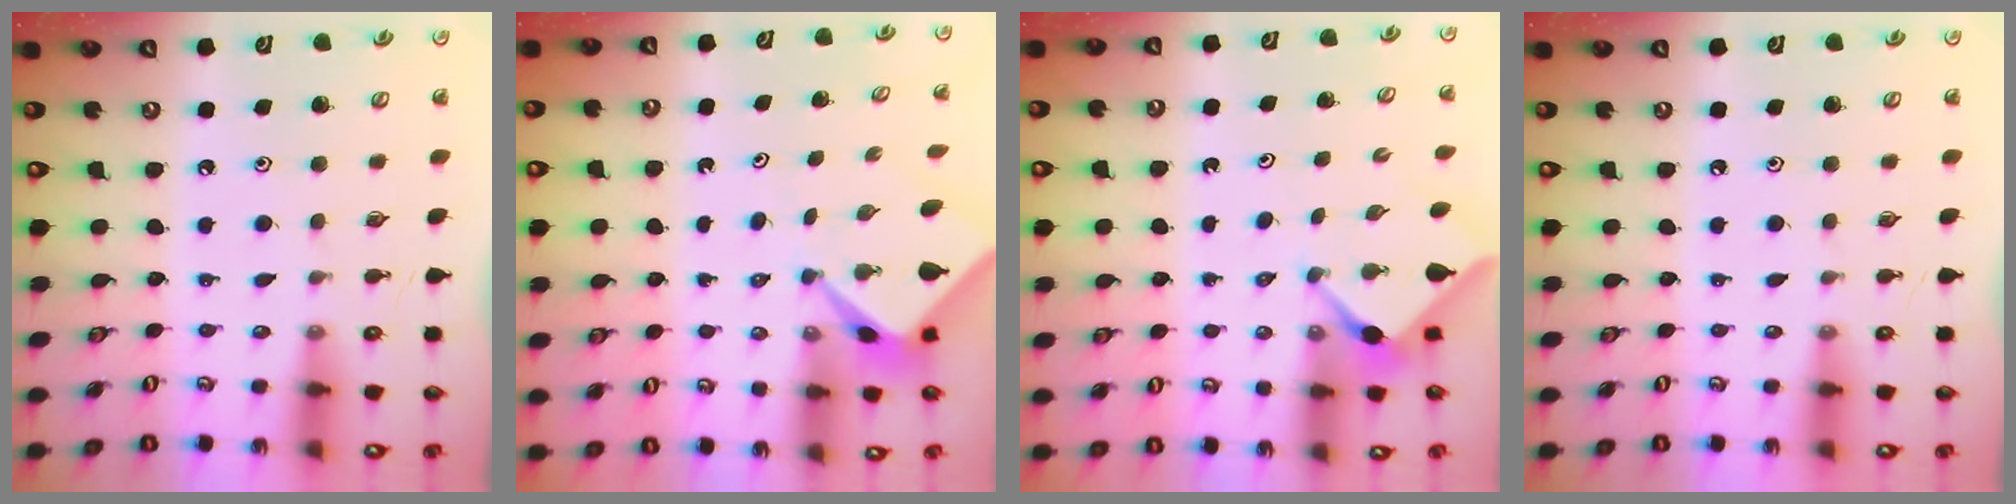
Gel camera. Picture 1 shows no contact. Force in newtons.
{"total": 2.1, "press": 2.1, "slide": 0.3}
{"total": 3.1, "press": 3.1, "slide": 0.4}
{"total": 0.0}